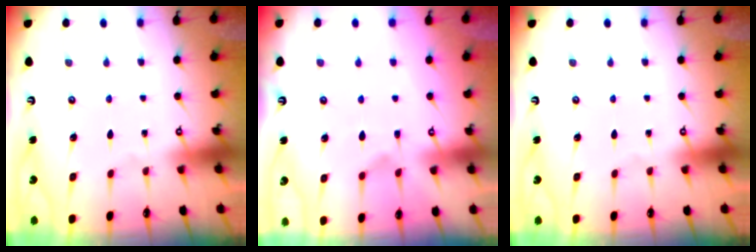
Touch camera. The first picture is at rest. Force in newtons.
{"total": 2.4, "press": 2.1, "slide": 1.1}
{"total": 0.0}